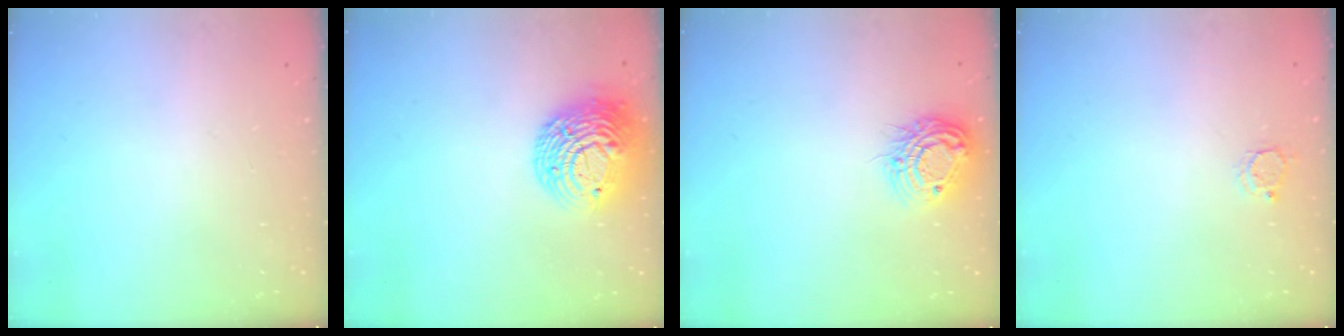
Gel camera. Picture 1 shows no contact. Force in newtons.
{"total": 14.2, "press": 14.1, "slide": 1.0}
{"total": 12.2, "press": 12.2, "slide": 0.9}
{"total": 2.9, "press": 2.8, "slide": 0.4}